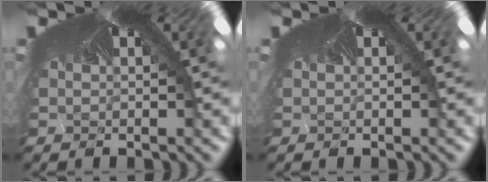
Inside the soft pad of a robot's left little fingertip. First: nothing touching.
{"total": 0.0}